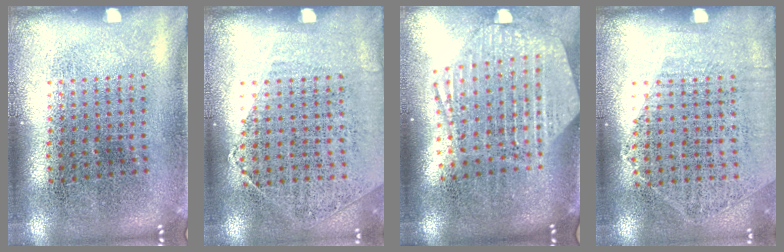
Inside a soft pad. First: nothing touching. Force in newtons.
{"total": 1.2, "press": 0.9, "slide": 0.7}
{"total": 2.6, "press": 2.2, "slide": 1.5}
{"total": 1.2, "press": 1.0, "slide": 0.6}